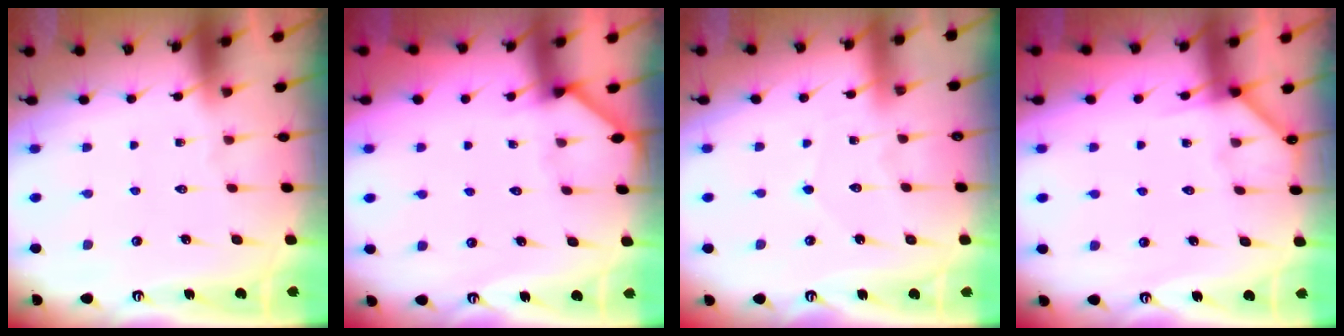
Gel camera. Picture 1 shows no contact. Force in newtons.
{"total": 2.2, "press": 2.2, "slide": 0.3}
{"total": 4.0, "press": 4.0, "slide": 0.3}
{"total": 3.8, "press": 3.7, "slide": 0.4}